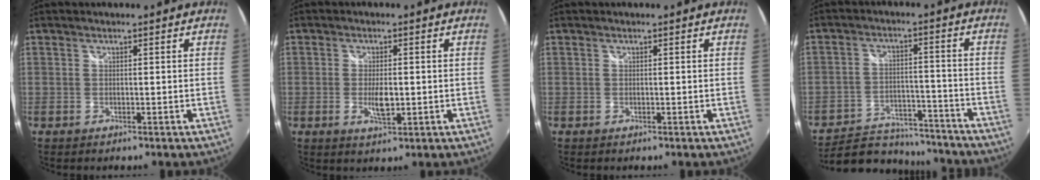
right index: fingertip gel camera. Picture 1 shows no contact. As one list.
[{"total": 4.4, "force": [-0.7, 1.8, 3.9], "torque": [-0.072, -0.007, -0.011]}, {"total": 0.0}, {"total": 17.5, "force": [-15.3, 6.7, 5.4], "torque": [-0.123, 0.016, -0.208]}]